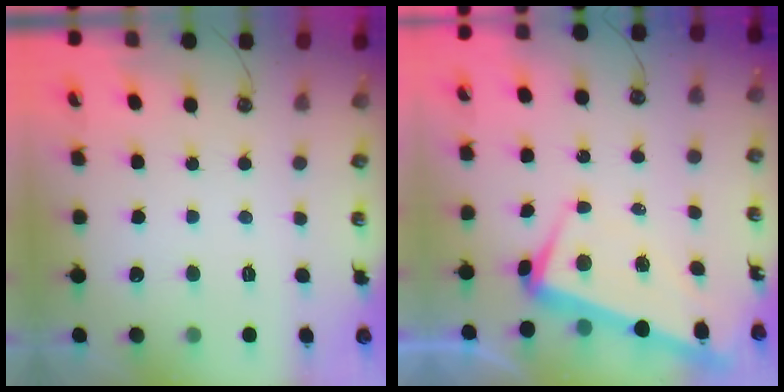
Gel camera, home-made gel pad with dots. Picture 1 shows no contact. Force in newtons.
{"total": 2.0, "press": 1.8, "slide": 1.0}